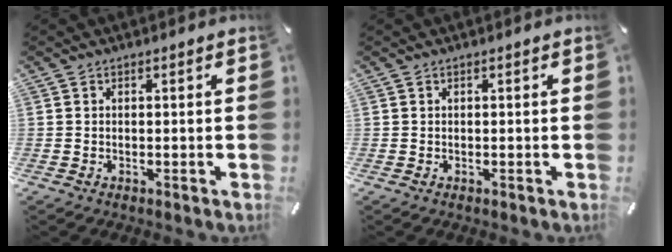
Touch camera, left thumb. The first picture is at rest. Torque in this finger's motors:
{"motor_torque": [-0.02, -0.03, 0.00, 0.00, 0.00]}